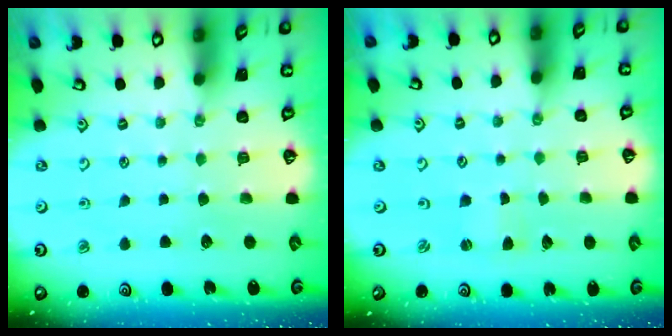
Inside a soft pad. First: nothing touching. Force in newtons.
{"total": 1.1, "press": 1.0, "slide": 0.2}